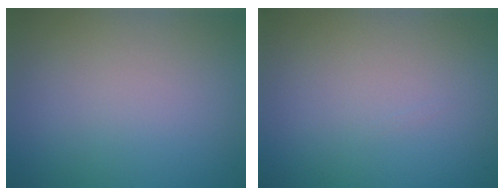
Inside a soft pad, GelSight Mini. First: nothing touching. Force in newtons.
{"total": 0.0}